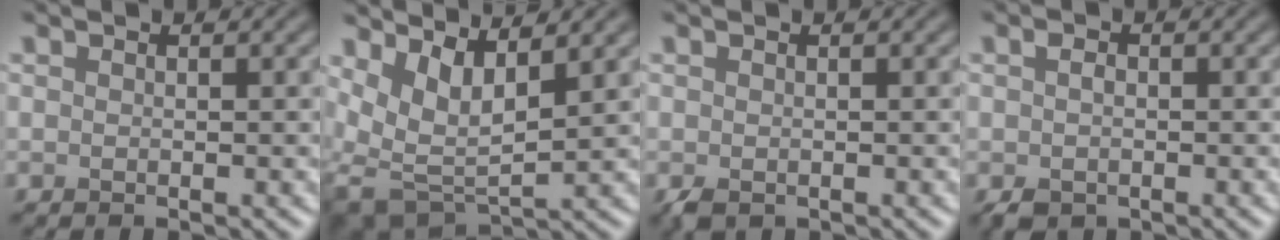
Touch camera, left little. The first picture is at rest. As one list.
[{"total": 5.5, "force": [2.2, 2.8, 4.2], "torque": [-0.089, -0.013, 0.044]}, {"total": 1.0, "force": [-0.7, 0.6, 0.5], "torque": [-0.012, -0.007, -0.014]}, {"total": 1.9, "force": [-0.6, 1.5, 1.1], "torque": [-0.022, -0.004, -0.015]}]